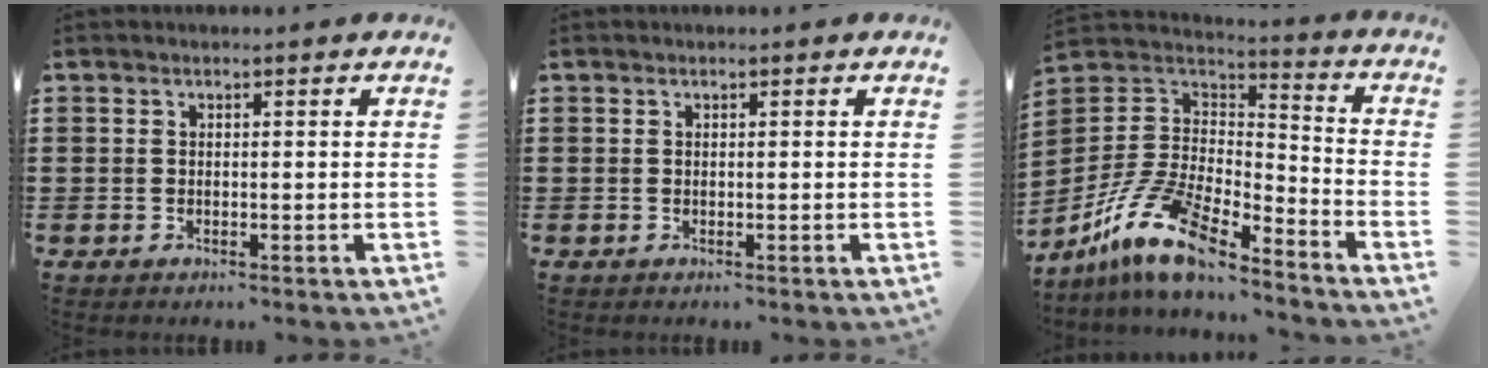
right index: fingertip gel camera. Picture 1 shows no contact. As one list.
[{"total": 0.0}, {"total": 13.8, "force": [-9.6, 4.6, 8.8], "torque": [-0.187, 0.024, -0.185]}]